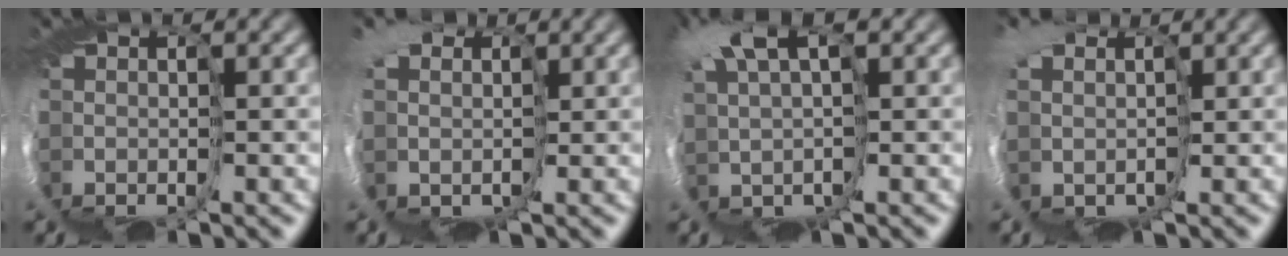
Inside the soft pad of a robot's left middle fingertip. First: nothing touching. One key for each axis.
{"total": 6.2, "fx": 1.8, "fy": 5.2, "fz": 2.9, "tx": -0.060, "ty": -0.016, "tz": 0.009}
{"total": 5.0, "fx": 2.7, "fy": 1.9, "fz": 3.7, "tx": -0.106, "ty": 0.003, "tz": 0.035}
{"total": 5.6, "fx": 1.8, "fy": 4.4, "fz": 3.0, "tx": -0.060, "ty": -0.021, "tz": 0.024}